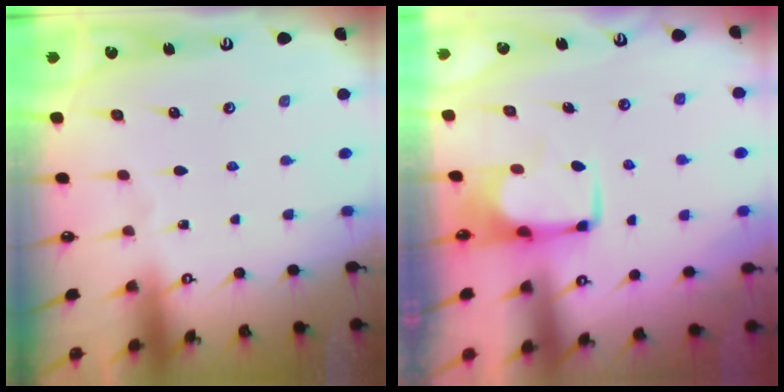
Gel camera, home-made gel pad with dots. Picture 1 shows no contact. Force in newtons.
{"total": 0.6, "press": 0.6, "slide": 0.2}